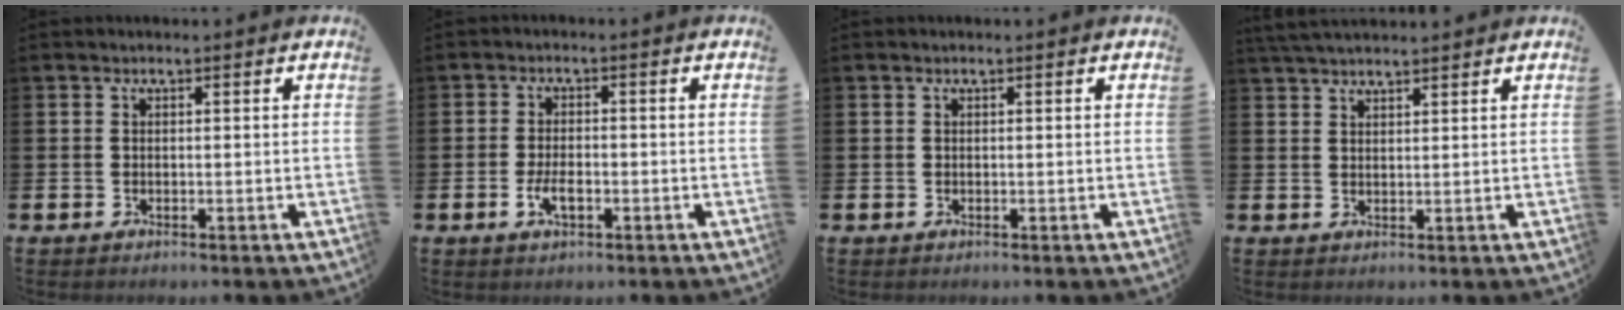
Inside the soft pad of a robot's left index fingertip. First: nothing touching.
{"total": 3.0, "force": [-0.9, 1.4, 2.6], "torque": [-0.042, 0.001, -0.016]}
{"total": 0.0}
{"total": 3.2, "force": [3.0, 0.5, 0.9], "torque": [-0.021, -0.008, 0.057]}